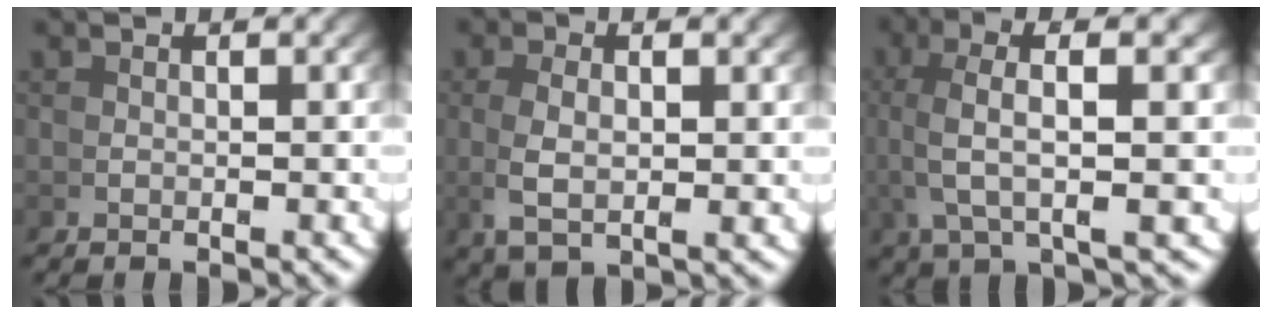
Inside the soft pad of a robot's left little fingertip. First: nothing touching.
{"total": 3.1, "force": [0.4, 1.0, 2.9], "torque": [-0.073, -0.006, 0.020]}
{"total": 6.5, "force": [3.4, 0.9, 5.6], "torque": [-0.099, 0.027, 0.055]}